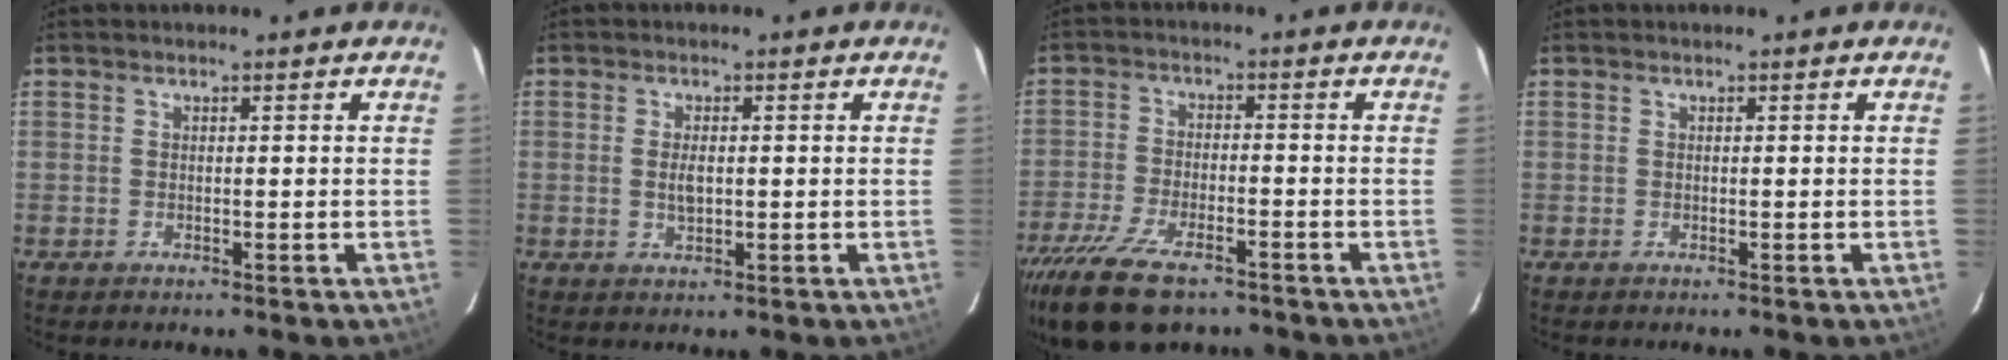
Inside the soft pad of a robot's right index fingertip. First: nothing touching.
{"total": 2.8, "force": [0.0, 1.4, 2.5], "torque": [-0.046, -0.002, 0.001]}
{"total": 13.7, "force": [-9.8, 5.4, 7.9], "torque": [-0.185, -0.032, -0.179]}
{"total": 0.0}